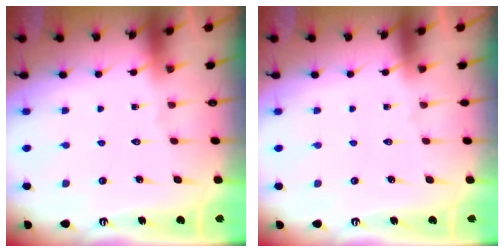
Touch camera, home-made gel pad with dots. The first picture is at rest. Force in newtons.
{"total": 0.0}